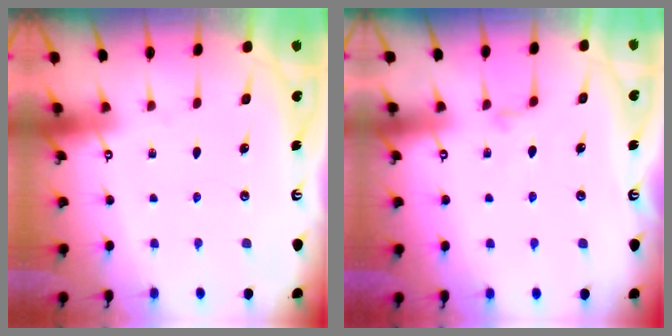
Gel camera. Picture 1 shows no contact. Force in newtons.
{"total": 2.3, "press": 2.3, "slide": 0.4}